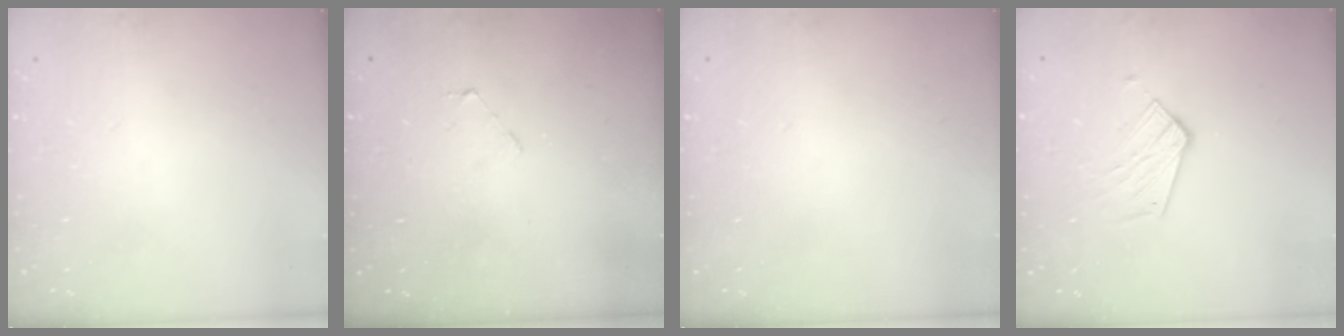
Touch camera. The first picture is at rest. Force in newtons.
{"total": 1.6, "press": 1.6, "slide": 0.1}
{"total": 0.0}
{"total": 7.7, "press": 7.6, "slide": 0.5}